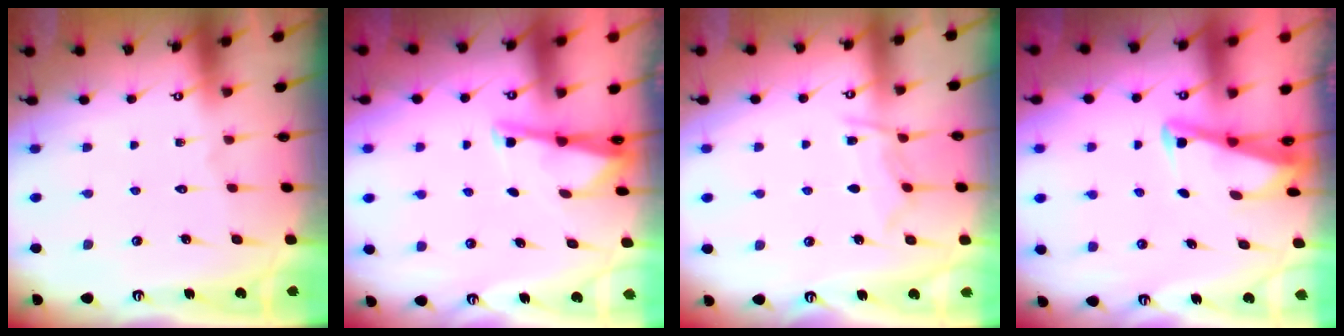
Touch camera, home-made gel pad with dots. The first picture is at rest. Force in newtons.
{"total": 4.1, "press": 4.1, "slide": 0.6}
{"total": 7.6, "press": 7.5, "slide": 0.7}
{"total": 2.8, "press": 2.8, "slide": 0.3}